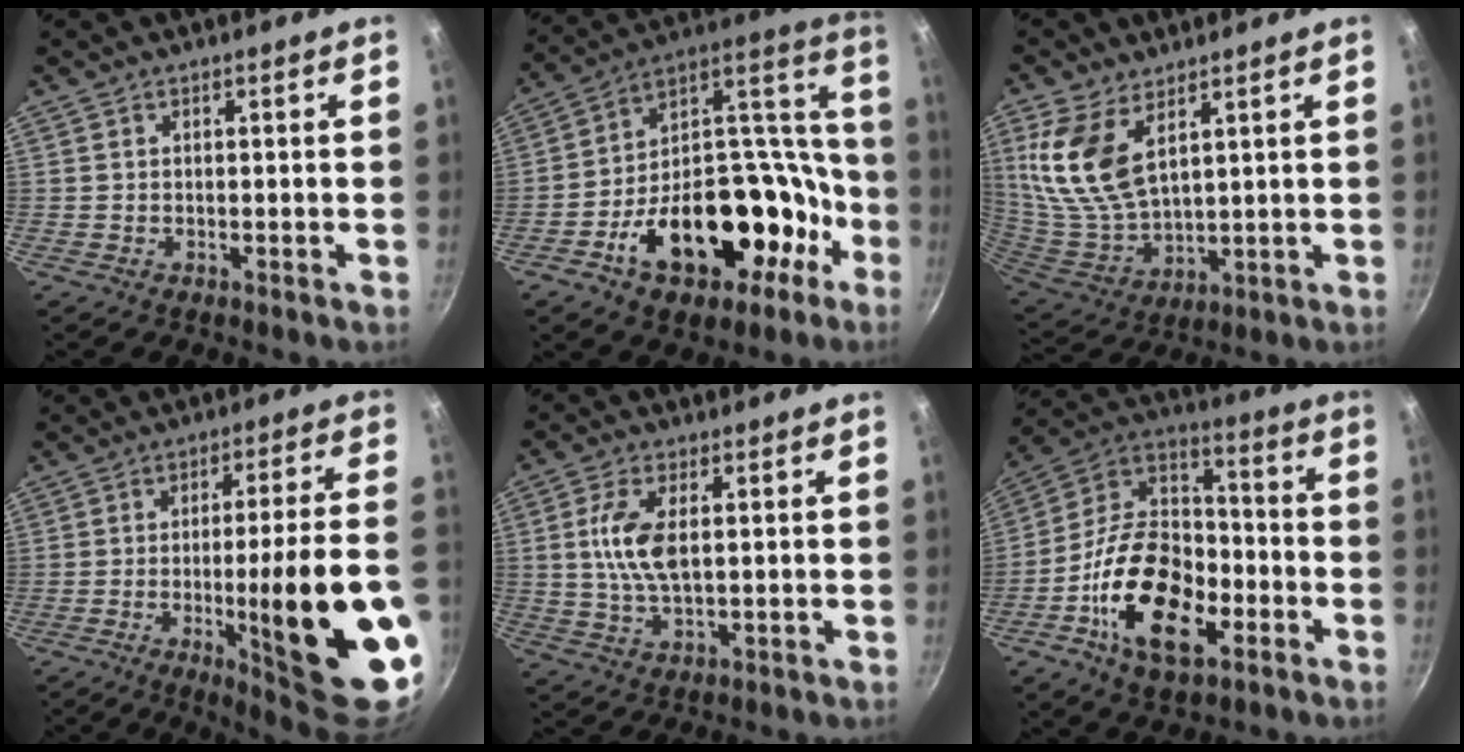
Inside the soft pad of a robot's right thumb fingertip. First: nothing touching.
{"total": 29.2, "force": [-11.6, 18.0, 19.9], "torque": [-0.268, 0.099, -0.166]}
{"total": 14.0, "force": [6.2, 7.2, 10.3], "torque": [-0.209, -0.039, 0.135]}
{"total": 23.4, "force": [-6.3, 3.7, 22.3], "torque": [-0.291, 0.015, -0.075]}
{"total": 9.7, "force": [1.5, 4.6, 8.5], "torque": [-0.166, 0.001, 0.028]}
{"total": 22.7, "force": [-8.1, 13.2, 16.7], "torque": [-0.275, 0.049, -0.158]}